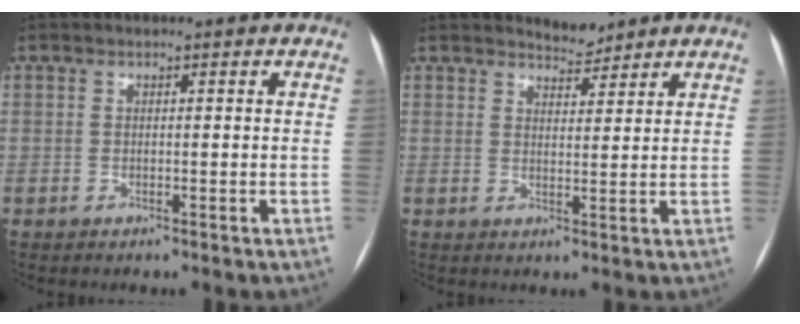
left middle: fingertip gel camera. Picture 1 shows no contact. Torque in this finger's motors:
{"motor_torque": [-0.18, -0.24, -0.02, -0.01]}